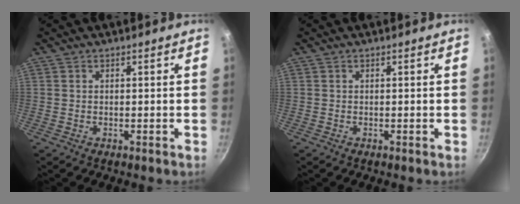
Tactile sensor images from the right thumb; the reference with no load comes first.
{"total": 0.0}